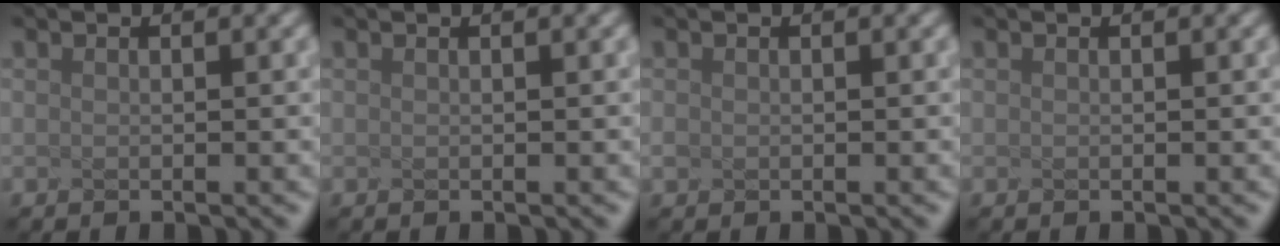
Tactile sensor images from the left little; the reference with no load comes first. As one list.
[{"total": 0.7, "force": [0.5, 0.3, 0.4], "torque": [-0.004, 0.011, 0.003]}, {"total": 0.8, "force": [-0.4, -0.4, -0.5], "torque": [-0.001, -0.008, 0.003]}, {"total": 0.0}]